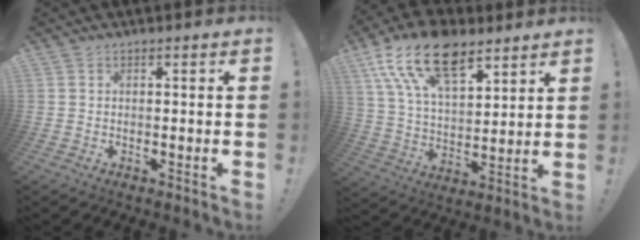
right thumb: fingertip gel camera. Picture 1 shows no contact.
{"total": 19.9, "force": [12.1, 9.9, 12.2], "torque": [-0.219, -0.068, 0.219]}